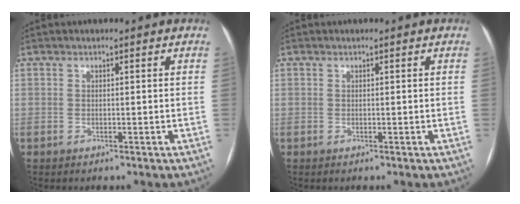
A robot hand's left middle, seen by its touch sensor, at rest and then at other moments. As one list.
[{"total": 0.0}]